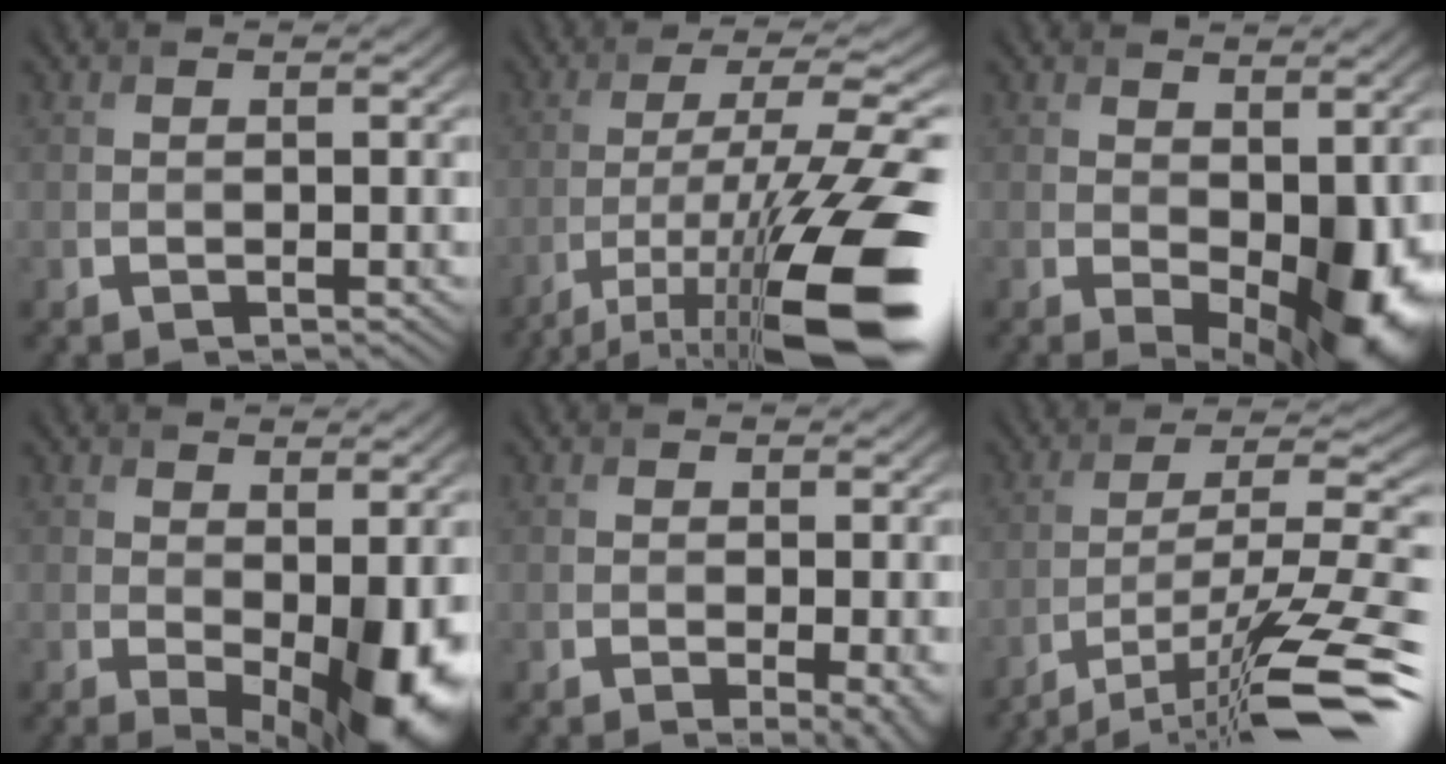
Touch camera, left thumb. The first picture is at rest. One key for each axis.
{"total": 15.8, "fx": -8.3, "fy": 3.2, "fz": 13.1, "tx": -0.214, "ty": 0.000, "tz": -0.135}
{"total": 9.6, "fx": -1.8, "fy": 5.2, "fz": 7.8, "tx": -0.106, "ty": -0.029, "tz": 0.003}
{"total": 9.6, "fx": -2.3, "fy": 4.3, "fz": 8.2, "tx": -0.117, "ty": -0.029, "tz": -0.005}
{"total": 2.4, "fx": -0.6, "fy": 0.6, "fz": 2.3, "tx": -0.027, "ty": -0.006, "tz": -0.003}
{"total": 14.7, "fx": -9.7, "fy": 3.3, "fz": 10.5, "tx": -0.187, "ty": 0.004, "tz": -0.158}